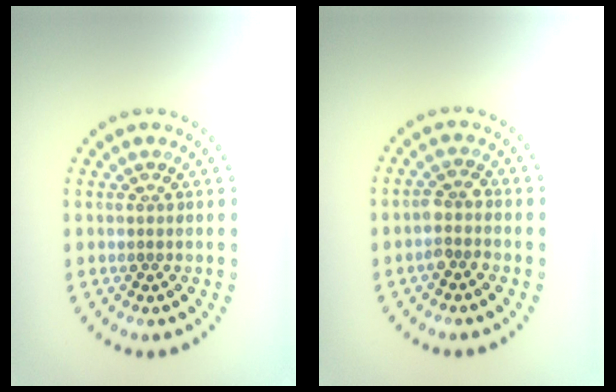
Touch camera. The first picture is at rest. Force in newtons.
{"total": 1.8, "press": 1.5, "slide": 0.9}